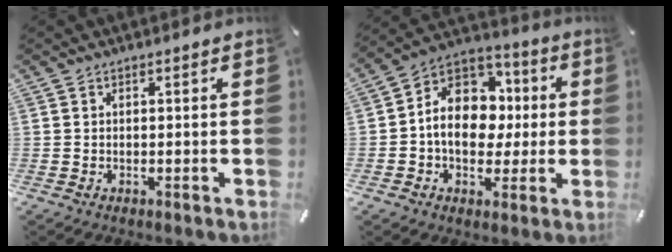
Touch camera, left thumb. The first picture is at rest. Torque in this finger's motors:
{"motor_torque": [1.31, 2.13, 0.28, -0.05, 0.16]}